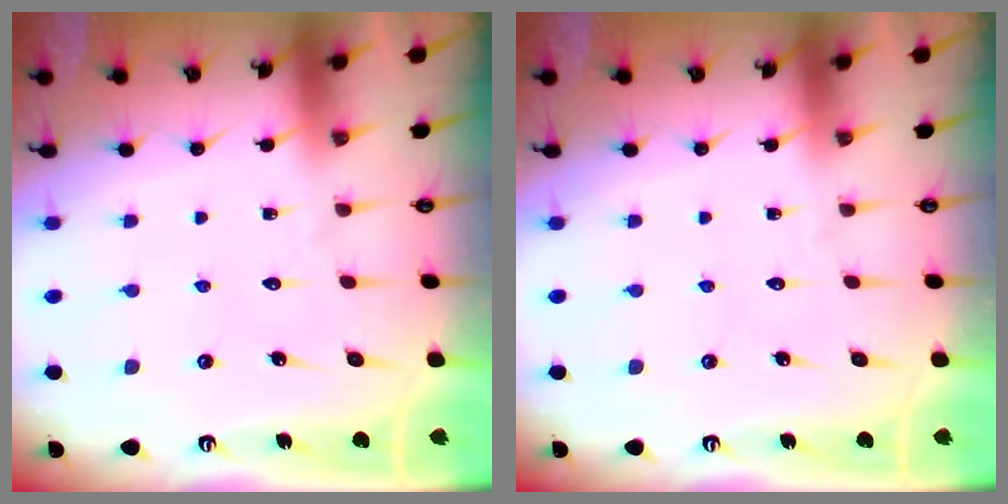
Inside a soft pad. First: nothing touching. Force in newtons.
{"total": 0.0}